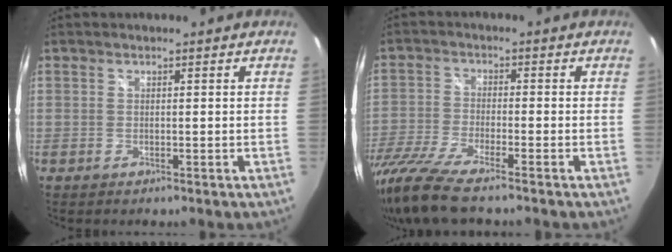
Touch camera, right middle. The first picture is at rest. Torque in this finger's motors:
{"motor_torque": [1.18, -0.96, 0.57, 0.19]}